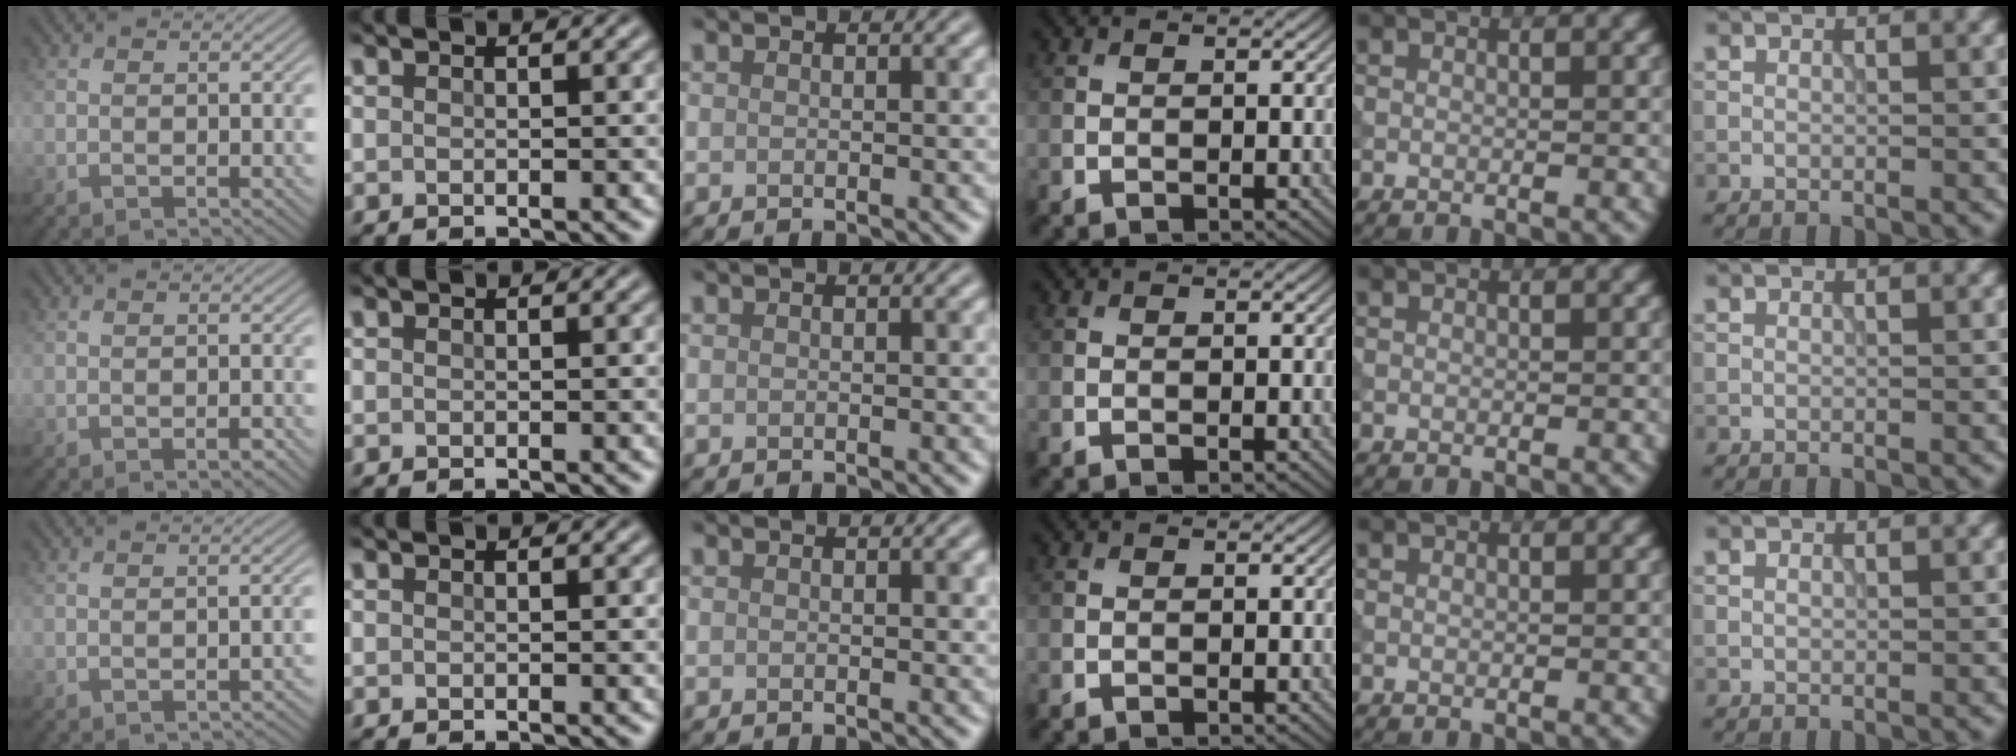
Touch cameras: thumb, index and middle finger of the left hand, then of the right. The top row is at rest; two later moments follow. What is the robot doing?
{"motion": "dispense", "object": "syringe"}